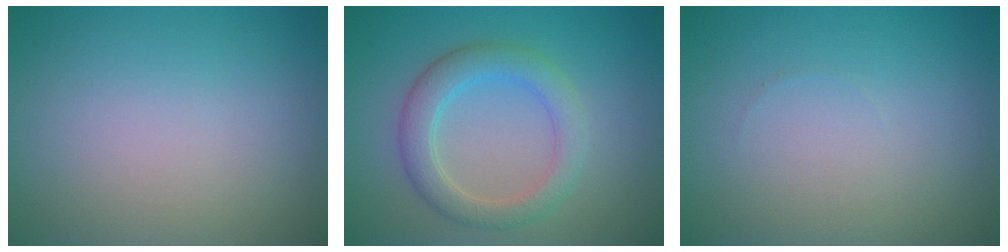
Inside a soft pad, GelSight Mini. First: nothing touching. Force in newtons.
{"total": 3.8, "press": 3.8, "slide": 0.2}
{"total": 0.0}